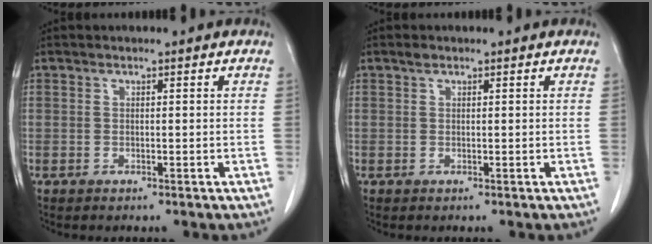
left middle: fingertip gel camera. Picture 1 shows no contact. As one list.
[{"total": 0.6, "force": [0.5, 0.2, 0.3], "torque": [-0.010, 0.002, 0.009]}]